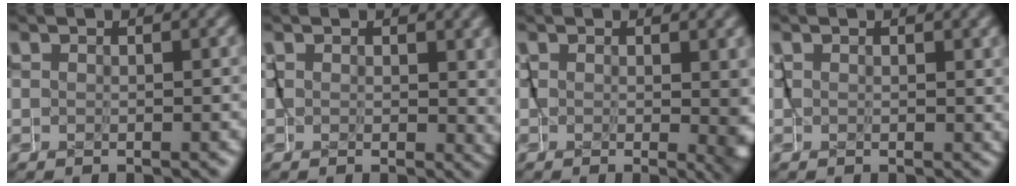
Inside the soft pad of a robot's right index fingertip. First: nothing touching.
{"total": 1.6, "force": [0.4, 1.1, 1.2], "torque": [-0.015, -0.007, 0.007]}
{"total": 2.8, "force": [0.0, 1.1, 2.6], "torque": [-0.024, -0.015, 0.006]}
{"total": 0.9, "force": [0.1, 0.7, 0.5], "torque": [-0.009, -0.004, 0.003]}